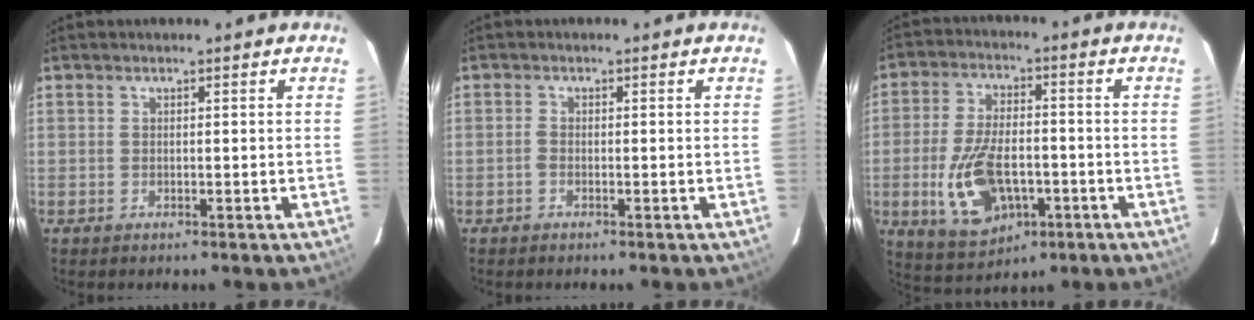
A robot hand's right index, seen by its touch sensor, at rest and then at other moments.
{"total": 0.8, "force": [-0.5, 0.4, 0.5], "torque": [-0.012, 0.003, -0.011]}
{"total": 14.0, "force": [-4.1, 7.6, 11.0], "torque": [-0.230, -0.009, -0.057]}